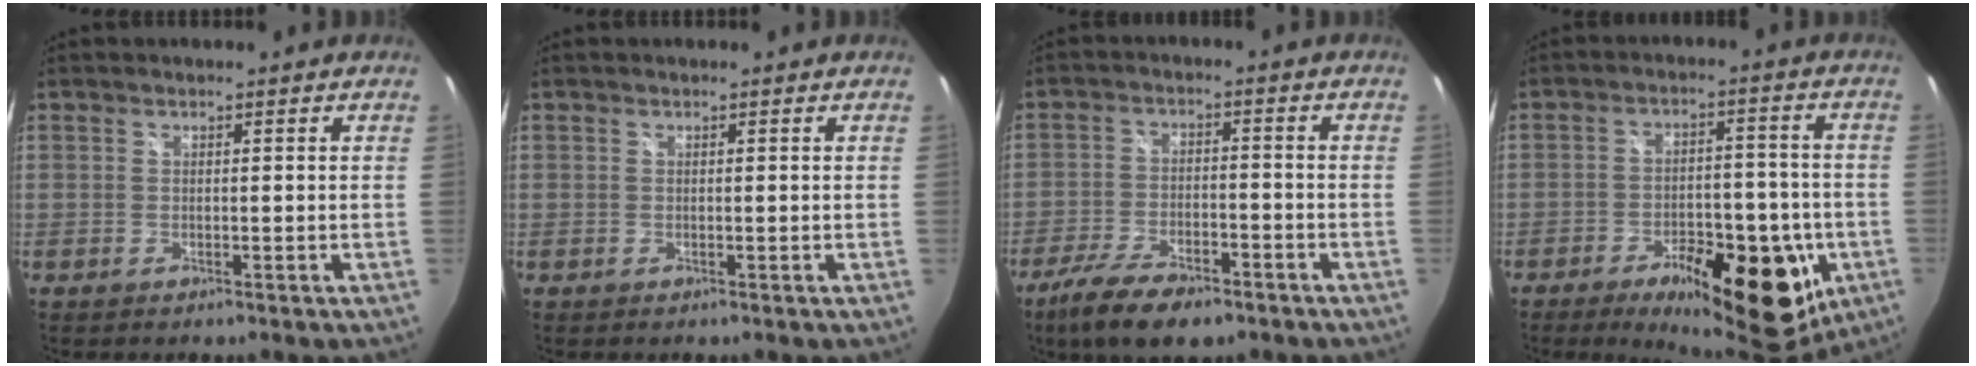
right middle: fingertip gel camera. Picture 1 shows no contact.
{"total": 0.0}
{"total": 12.7, "force": [-9.0, 4.6, 7.8], "torque": [-0.177, -0.031, -0.157]}
{"total": 20.3, "force": [-9.9, 9.2, 15.1], "torque": [-0.234, -0.014, -0.123]}